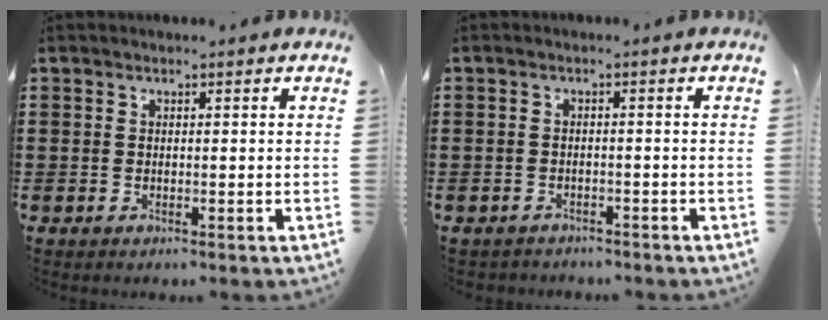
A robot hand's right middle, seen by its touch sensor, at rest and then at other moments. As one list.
[{"total": 1.6, "force": [-1.5, 0.3, -0.2], "torque": [-0.003, -0.001, -0.035]}]